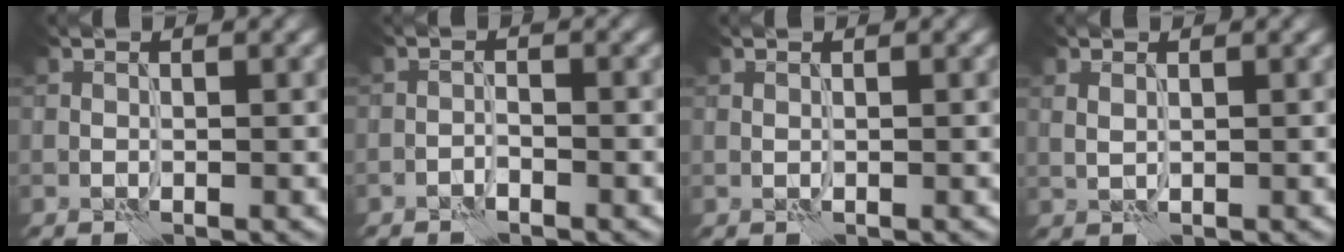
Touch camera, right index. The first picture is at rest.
{"total": 1.0, "force": [-1.0, 0.1, 0.3], "torque": [-0.006, 0.003, -0.018]}
{"total": 0.0}
{"total": 0.6, "force": [0.3, 0.2, 0.4], "torque": [-0.018, 0.000, 0.011]}